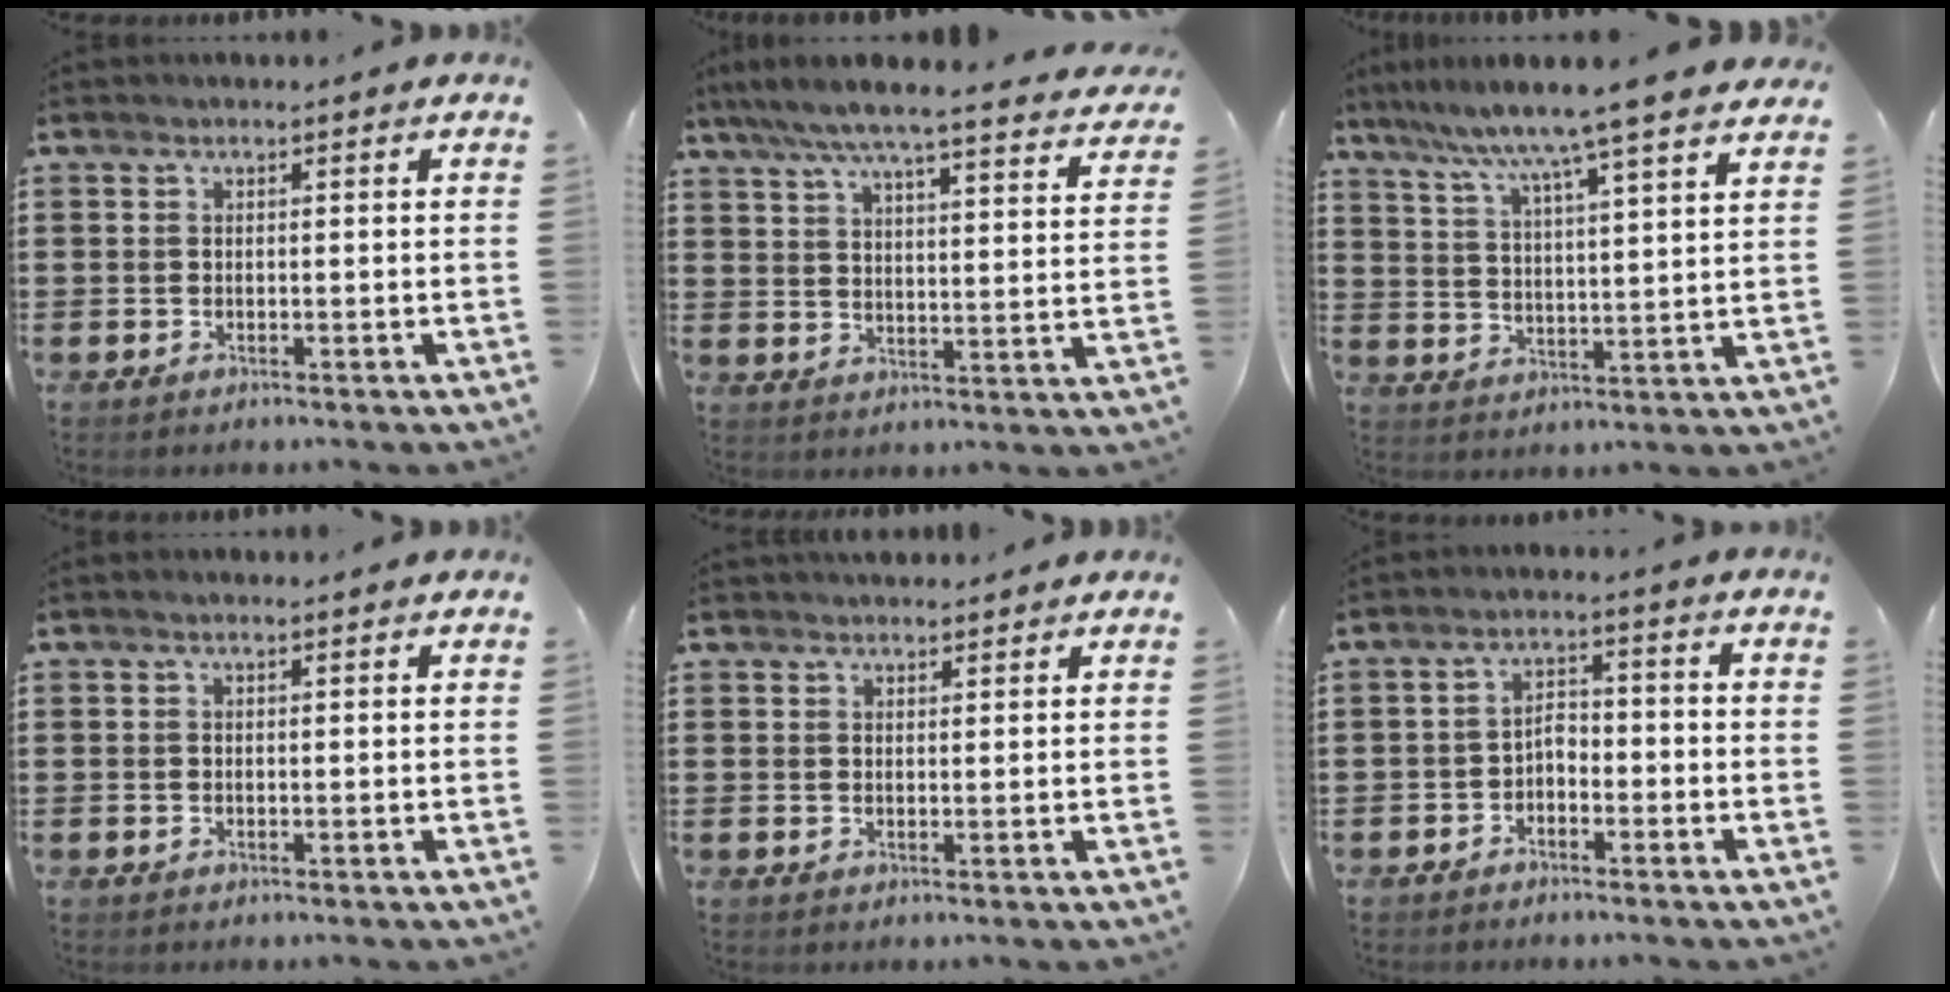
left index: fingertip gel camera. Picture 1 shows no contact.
{"total": 6.1, "force": [5.4, -0.2, 2.8], "torque": [-0.078, -0.035, 0.089]}
{"total": 6.9, "force": [5.9, -1.4, 3.1], "torque": [-0.086, -0.042, 0.092]}
{"total": 0.6, "force": [0.3, 0.0, 0.5], "torque": [-0.009, 0.002, 0.006]}
{"total": 1.8, "force": [1.7, 0.5, 0.1], "torque": [-0.006, 0.002, 0.034]}
{"total": 2.8, "force": [-2.1, 1.2, 1.3], "torque": [-0.030, 0.010, -0.047]}